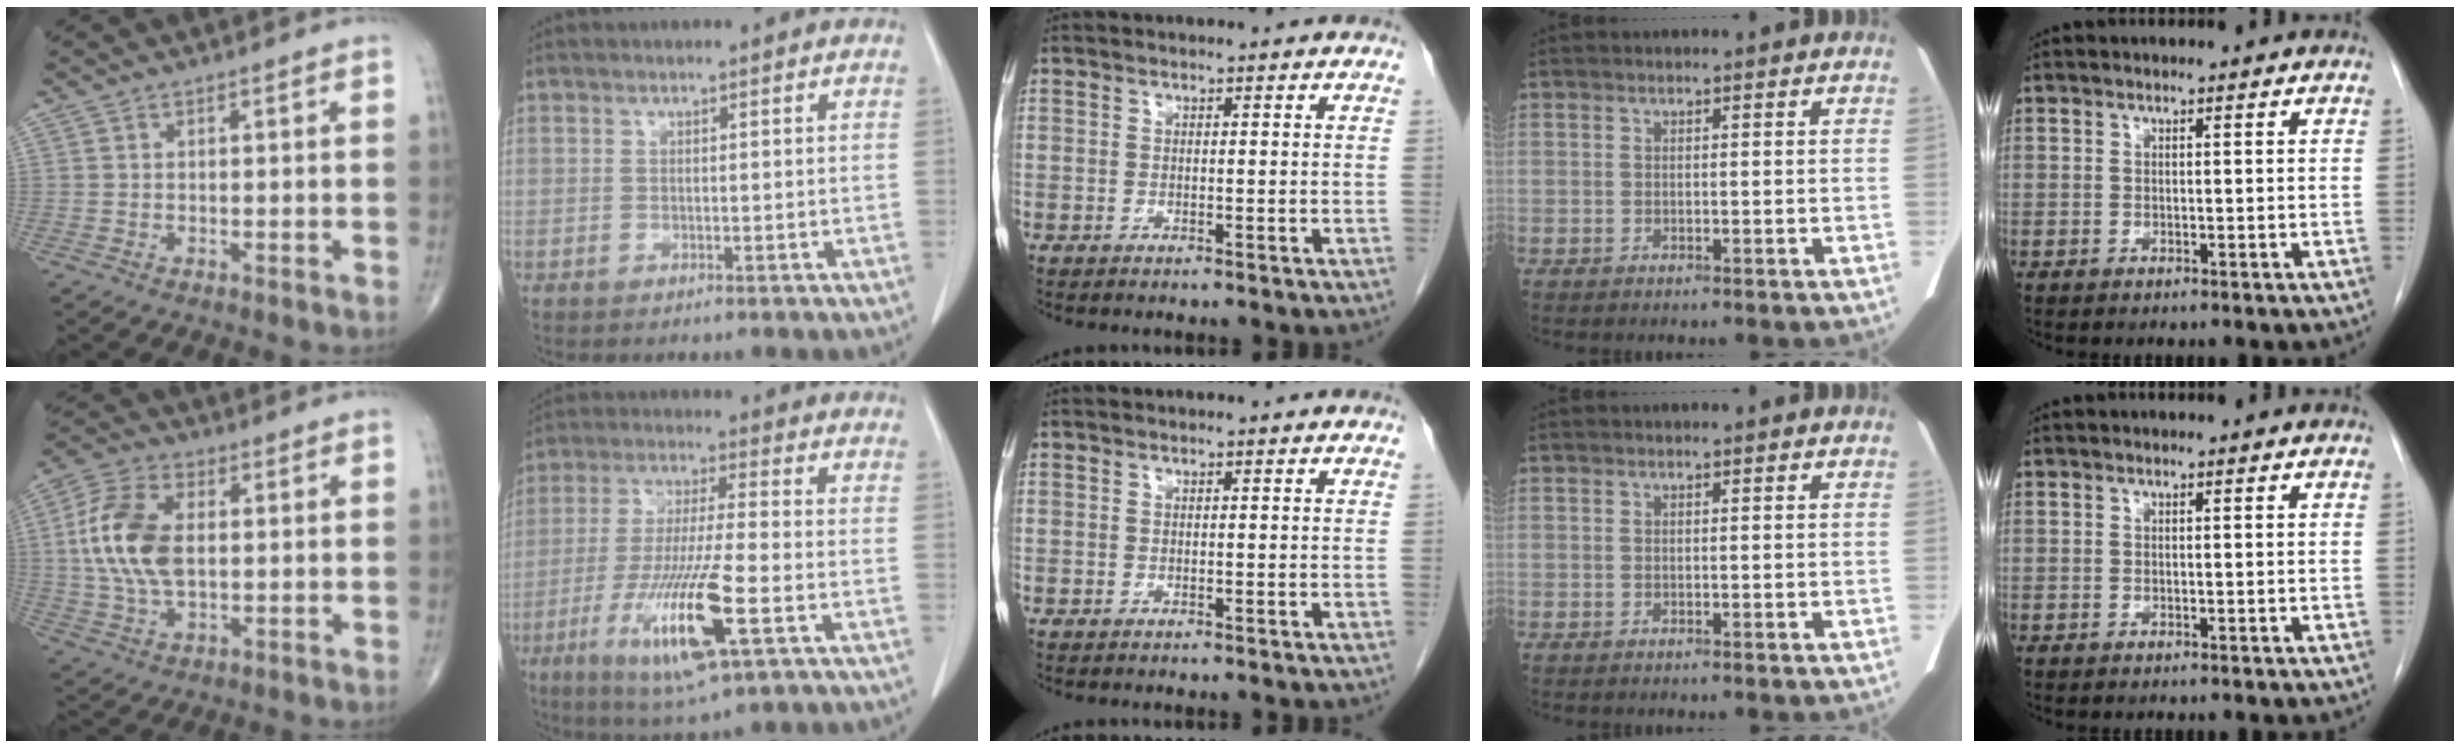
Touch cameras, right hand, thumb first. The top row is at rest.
{"thumb": {"total": 13.4, "force": [1.0, 7.7, 11.0], "torque": [-0.229, 0.012, 0.018]}, "index": {"total": 15.1, "force": [-5.5, 1.3, 14.1], "torque": [-0.276, -0.029, -0.093]}}